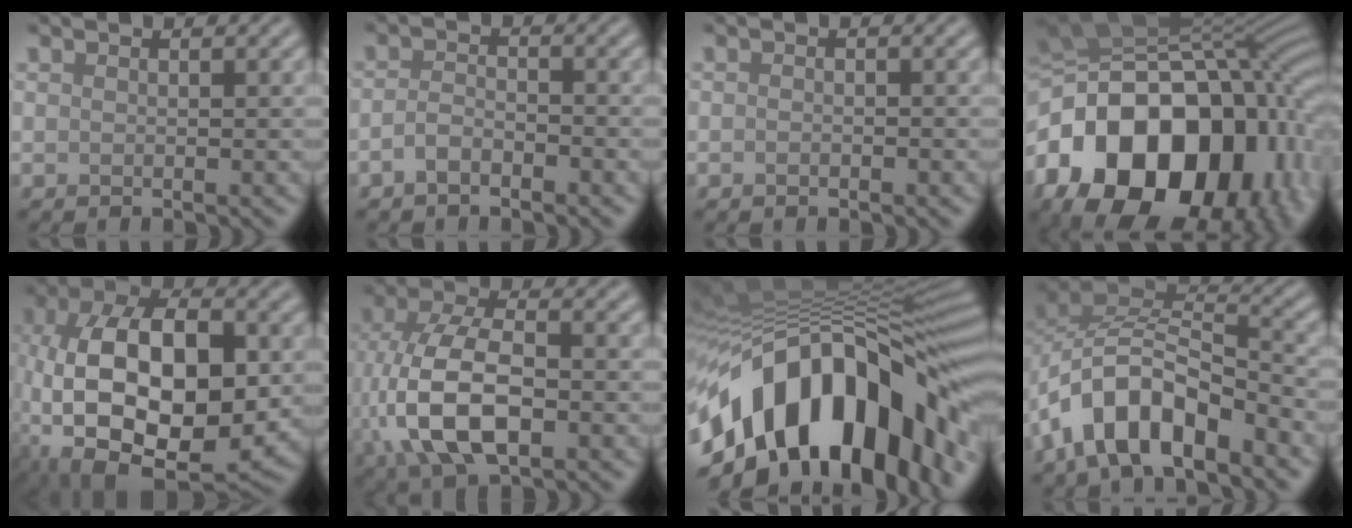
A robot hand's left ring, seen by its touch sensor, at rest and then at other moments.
{"total": 2.1, "force": [-1.2, 0.9, 1.3], "torque": [-0.028, 0.004, -0.028]}
{"total": 0.7, "force": [-0.3, 0.4, 0.5], "torque": [-0.007, -0.001, -0.006]}
{"total": 21.1, "force": [-5.4, 15.1, 13.7], "torque": [-0.260, 0.001, -0.094]}
{"total": 15.2, "force": [-2.2, 8.3, 12.6], "torque": [-0.225, -0.001, -0.045]}
{"total": 10.7, "force": [-2.1, 5.9, 8.7], "torque": [-0.194, -0.005, -0.044]}
{"total": 18.0, "force": [-6.1, 9.6, 13.9], "torque": [-0.220, 0.006, -0.107]}
{"total": 9.3, "force": [-4.9, 4.6, 6.4], "torque": [-0.107, 0.011, -0.098]}